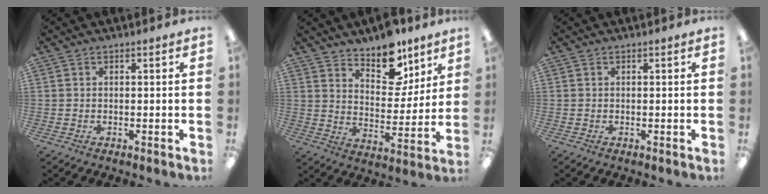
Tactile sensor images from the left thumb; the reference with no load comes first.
{"total": 12.0, "force": [9.7, 5.7, 4.1], "torque": [-0.048, -0.071, 0.175]}
{"total": 0.0}